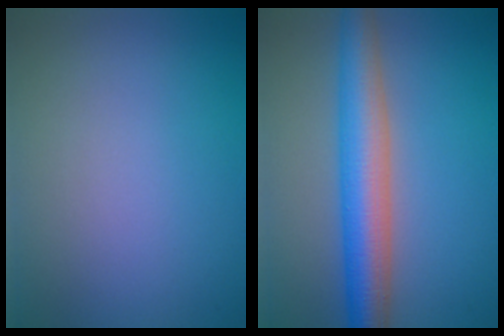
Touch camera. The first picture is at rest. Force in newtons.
{"total": 6.9, "press": 6.8, "slide": 0.3}